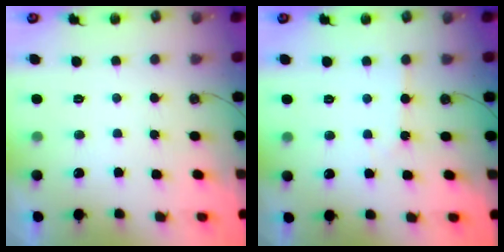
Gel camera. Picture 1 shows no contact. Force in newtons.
{"total": 3.7, "press": 3.7, "slide": 0.6}